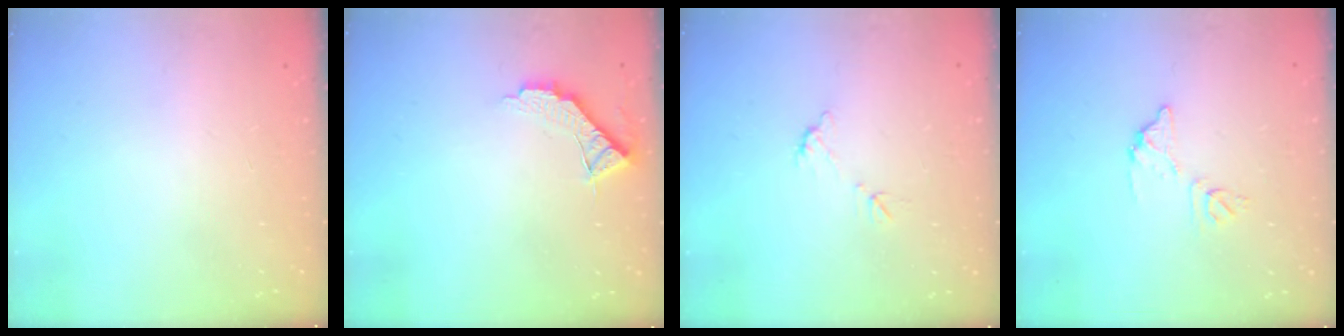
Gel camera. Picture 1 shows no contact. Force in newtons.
{"total": 7.3, "press": 7.3, "slide": 0.4}
{"total": 4.5, "press": 4.5, "slide": 0.2}
{"total": 8.7, "press": 8.6, "slide": 0.3}